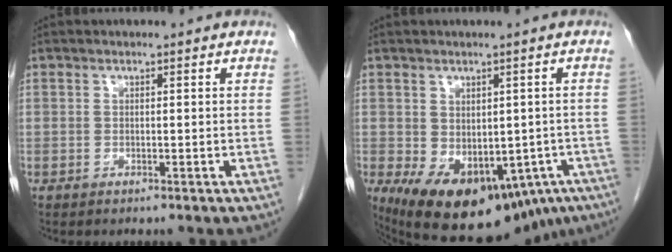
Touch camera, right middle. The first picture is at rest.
{"total": 18.0, "force": [-10.2, 9.8, 11.2], "torque": [-0.158, -0.031, -0.118]}